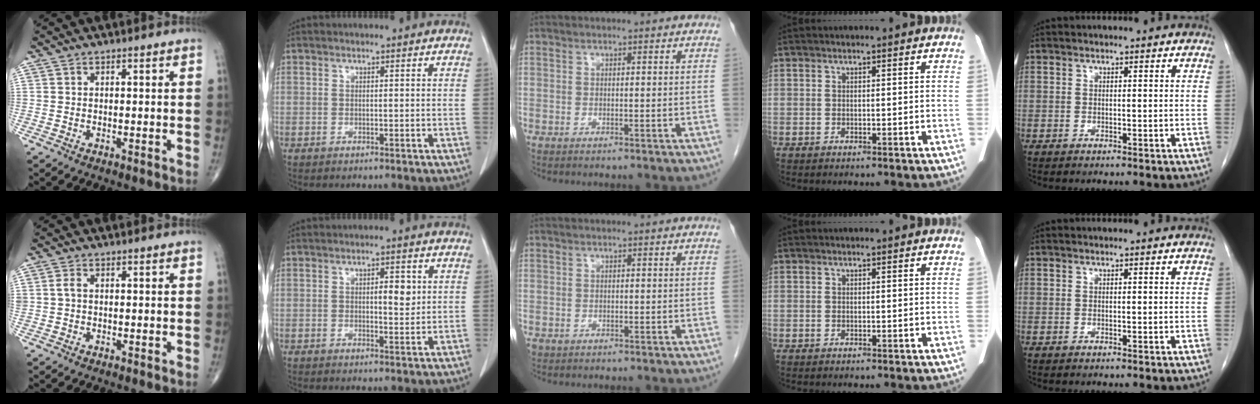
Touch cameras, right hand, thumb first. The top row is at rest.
{"thumb": {"total": 1.6, "force": [0.1, 1.0, 1.2], "torque": [-0.024, 0.002, 0.001]}, "index": {"total": 3.6, "force": [0.7, 1.3, 3.3], "torque": [-0.047, -0.001, 0.009]}, "middle": {"total": 0.6, "force": [-0.3, 0.5, 0.1], "torque": [-0.006, 0.003, -0.002]}}